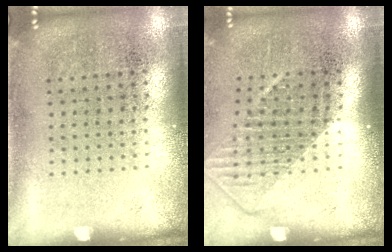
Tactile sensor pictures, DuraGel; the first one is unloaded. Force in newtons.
{"total": 1.3, "press": 1.1, "slide": 0.8}